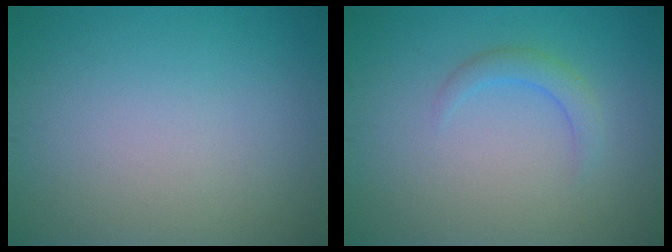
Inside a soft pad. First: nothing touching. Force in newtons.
{"total": 1.8, "press": 1.8, "slide": 0.2}